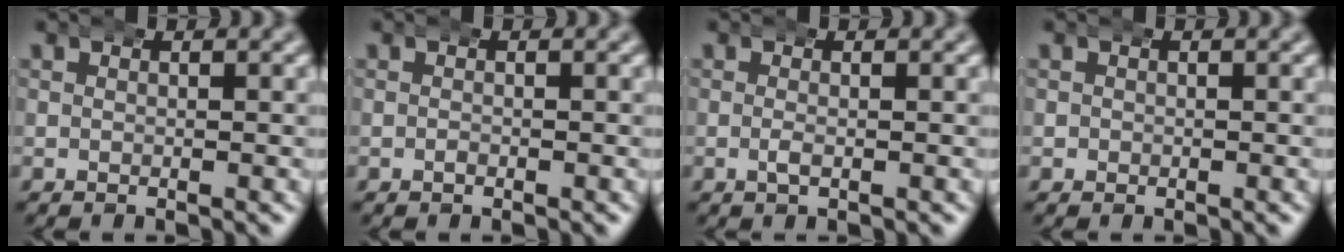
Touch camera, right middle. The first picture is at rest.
{"total": 0.0}
{"total": 0.5, "force": [-0.2, -0.1, 0.5], "torque": [-0.015, -0.006, -0.002]}
{"total": 0.6, "force": [0.2, 0.4, -0.4], "torque": [0.006, -0.005, 0.006]}